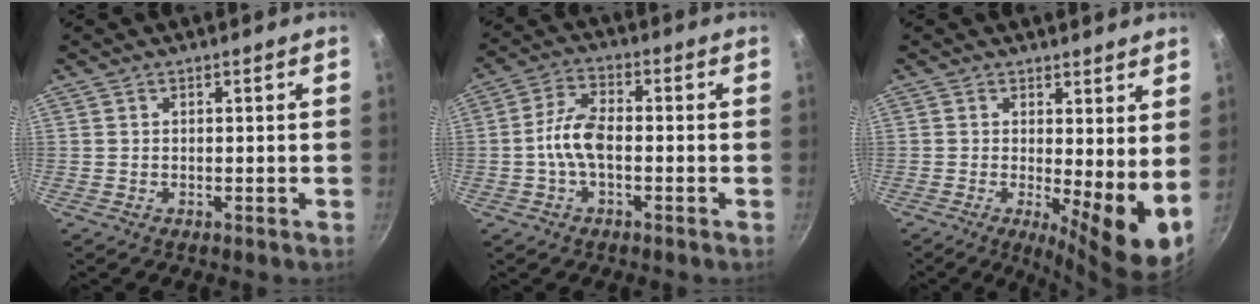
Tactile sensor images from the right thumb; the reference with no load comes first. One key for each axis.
{"total": 6.9, "fx": -1.4, "fy": 3.4, "fz": 5.8, "tx": -0.114, "ty": 0.026, "tz": -0.036}
{"total": 9.1, "fx": 0.3, "fy": 2.6, "fz": 8.7, "tx": -0.114, "ty": -0.025, "tz": 0.003}